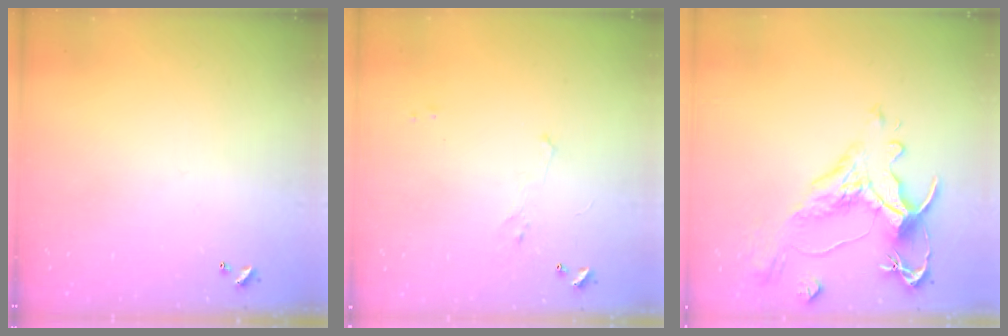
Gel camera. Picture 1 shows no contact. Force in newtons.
{"total": 1.4, "press": 1.3, "slide": 0.6}
{"total": 1.8, "press": 0.9, "slide": 1.5}